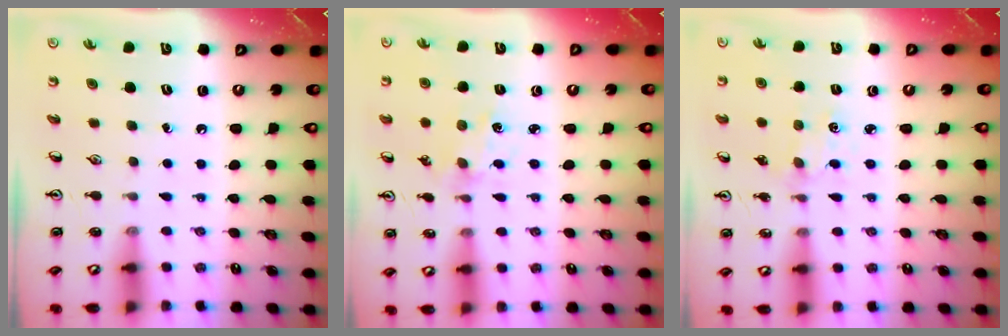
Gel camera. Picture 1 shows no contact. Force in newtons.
{"total": 1.1, "press": 1.1, "slide": 0.2}
{"total": 1.9, "press": 1.9, "slide": 0.3}